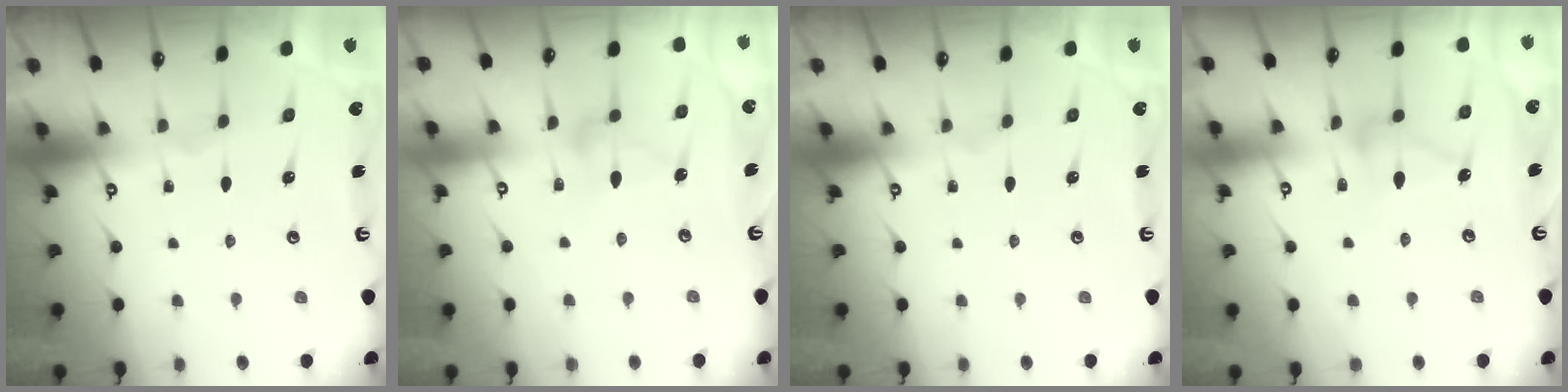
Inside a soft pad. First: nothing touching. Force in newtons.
{"total": 9.1, "press": 9.1, "slide": 0.1}
{"total": 0.0}
{"total": 10.2, "press": 10.2, "slide": 0.6}